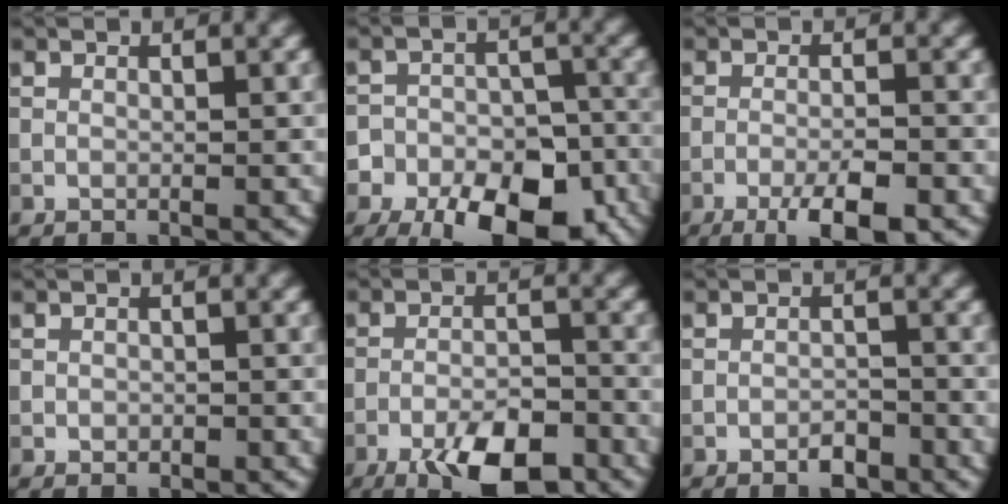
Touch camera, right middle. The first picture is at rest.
{"total": 14.6, "force": [-9.5, 8.6, 6.9], "torque": [-0.088, -0.024, -0.137]}
{"total": 5.3, "force": [-3.2, 1.2, 4.1], "torque": [-0.071, 0.001, -0.050]}
{"total": 0.7, "force": [-0.2, 0.6, 0.3], "torque": [-0.003, -0.004, -0.004]}
{"total": 7.6, "force": [-4.8, 2.7, 5.3], "torque": [-0.086, -0.002, -0.079]}
{"total": 1.6, "force": [-1.1, 0.7, 1.0], "torque": [-0.016, 0.001, -0.018]}